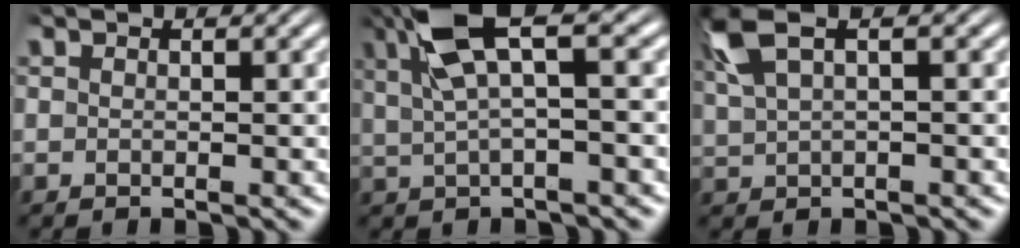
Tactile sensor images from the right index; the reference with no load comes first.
{"total": 7.3, "force": [2.8, 2.5, 6.2], "torque": [-0.106, 0.013, 0.044]}
{"total": 4.8, "force": [2.4, 2.2, 3.5], "torque": [-0.081, 0.013, 0.048]}